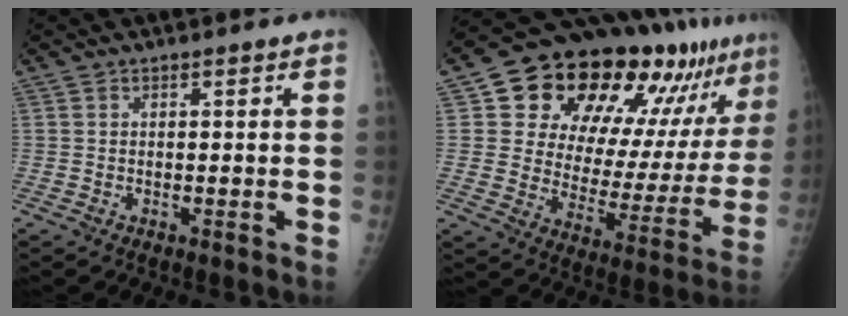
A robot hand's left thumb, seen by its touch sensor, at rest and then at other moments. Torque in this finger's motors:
{"motor_torque": [0.74, 0.97, 1.08, -1.68, 0.16]}